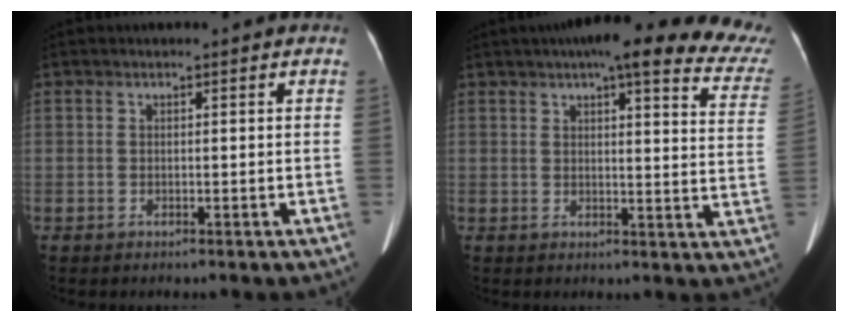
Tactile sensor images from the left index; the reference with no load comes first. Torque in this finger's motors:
{"motor_torque": [0.84, -0.95, 0.11, 0.07]}